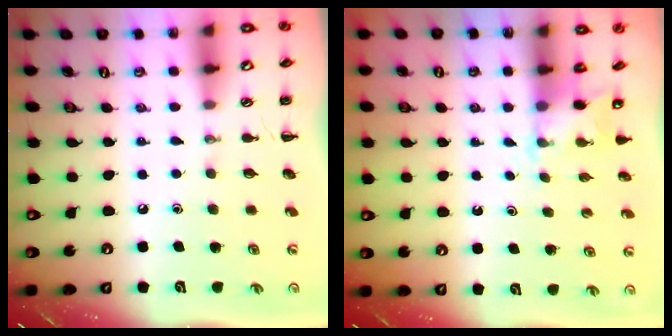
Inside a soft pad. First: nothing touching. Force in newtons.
{"total": 4.3, "press": 4.2, "slide": 0.8}